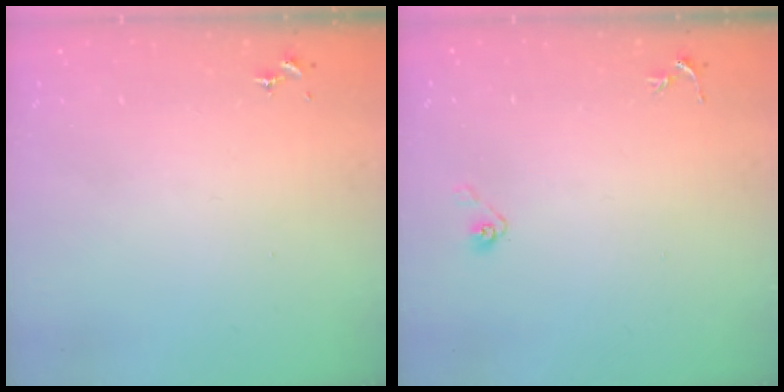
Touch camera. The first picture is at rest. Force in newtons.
{"total": 4.0, "press": 3.3, "slide": 2.2}